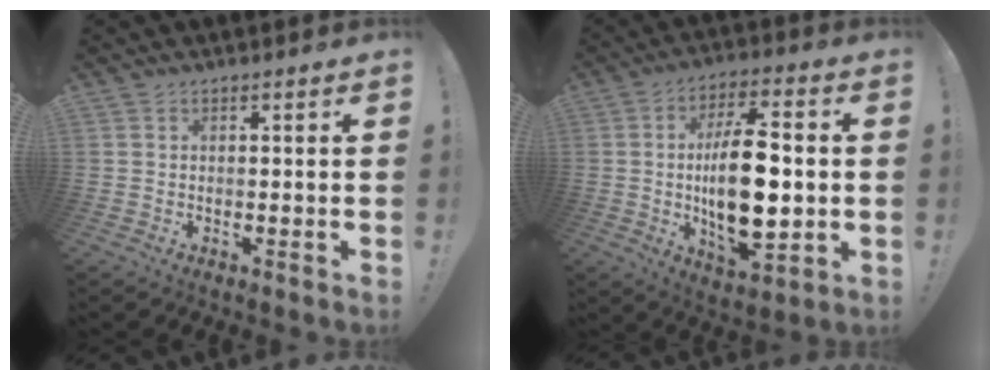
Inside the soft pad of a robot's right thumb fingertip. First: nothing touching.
{"total": 19.0, "force": [-0.7, 8.2, 17.1], "torque": [-0.298, -0.003, -0.013]}